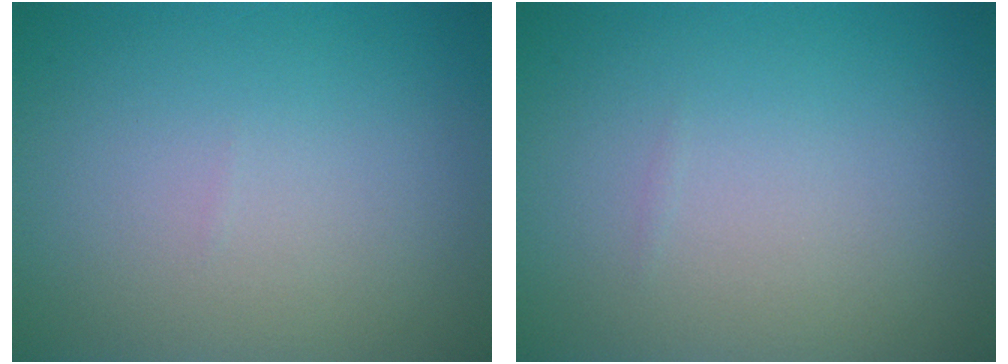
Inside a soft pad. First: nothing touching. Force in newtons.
{"total": 0.0}